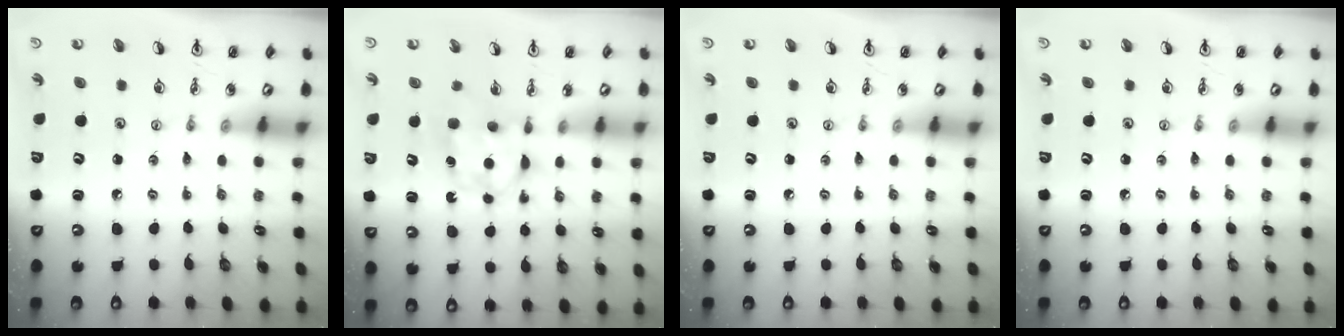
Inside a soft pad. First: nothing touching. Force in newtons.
{"total": 7.2, "press": 7.2, "slide": 0.5}
{"total": 0.0}
{"total": 0.0}